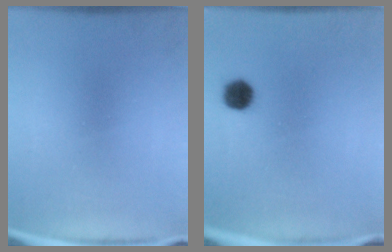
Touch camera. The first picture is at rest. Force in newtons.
{"total": 4.7}